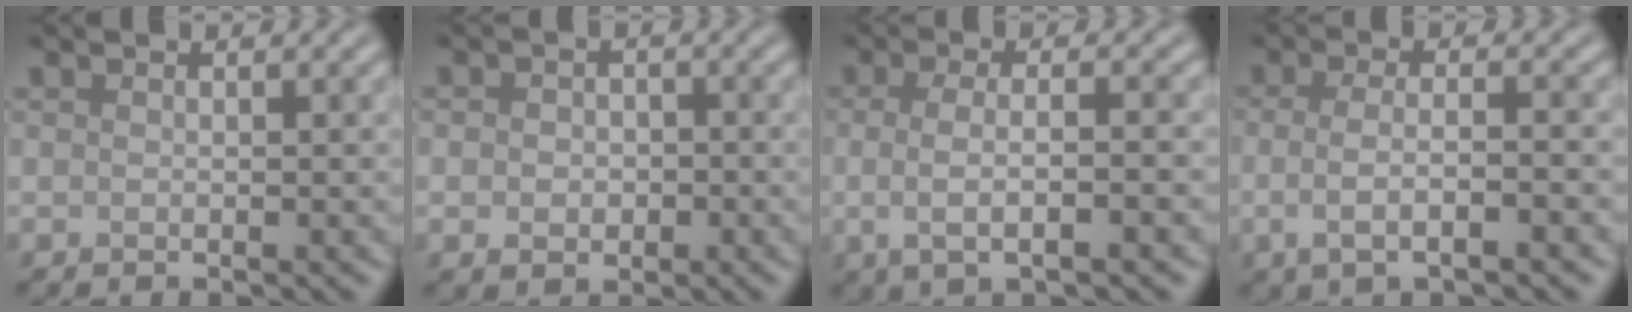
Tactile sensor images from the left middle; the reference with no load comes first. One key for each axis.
{"total": 2.6, "fx": -0.3, "fy": 2.1, "fz": 1.5, "tx": -0.013, "ty": -0.006, "tz": -0.011}
{"total": 4.1, "fx": -0.6, "fy": 1.4, "fz": 3.8, "tx": -0.064, "ty": -0.008, "tz": -0.011}
{"total": 3.9, "fx": -0.9, "fy": 1.2, "fz": 3.5, "tx": -0.063, "ty": -0.005, "tz": -0.020}